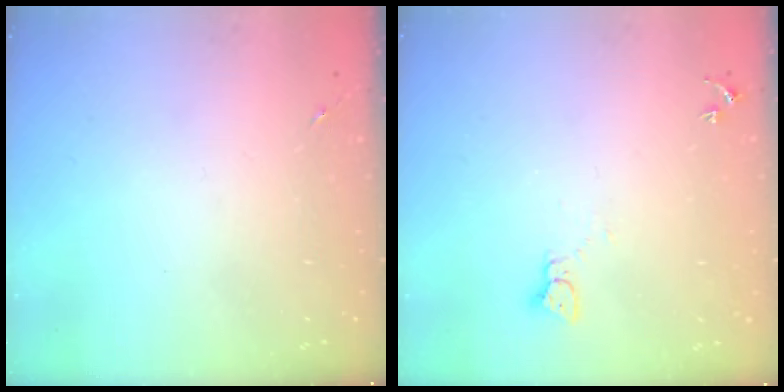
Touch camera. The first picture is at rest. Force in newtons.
{"total": 3.1, "press": 3.1, "slide": 0.1}